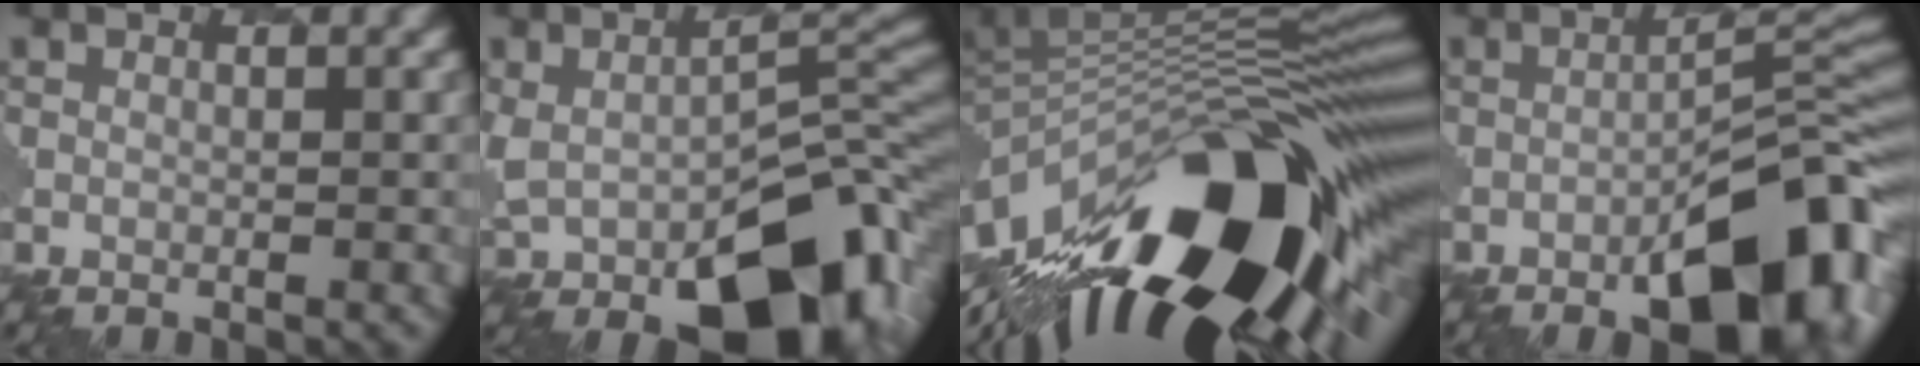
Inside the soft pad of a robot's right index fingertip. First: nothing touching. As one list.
[{"total": 13.0, "force": [-4.1, 7.0, 10.1], "torque": [-0.156, -0.026, -0.059]}, {"total": 17.2, "force": [-6.5, 6.0, 14.7], "torque": [-0.232, 0.019, -0.133]}, {"total": 11.2, "force": [-5.4, 3.5, 9.2], "torque": [-0.128, 0.008, -0.086]}]